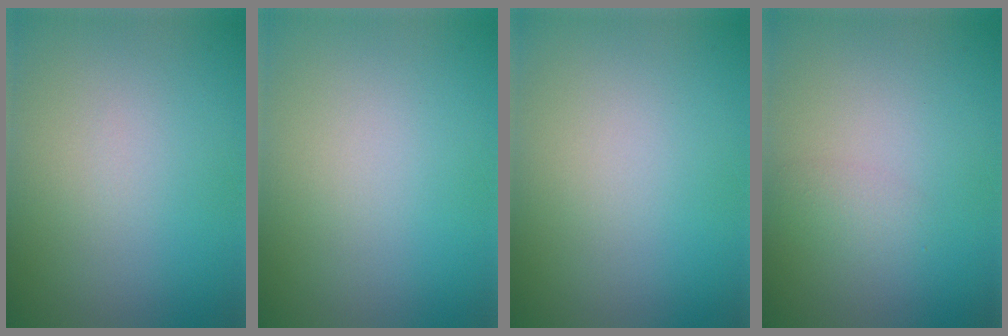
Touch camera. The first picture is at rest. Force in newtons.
{"total": 0.0}
{"total": 0.0}
{"total": 1.2, "press": 1.2, "slide": 0.1}